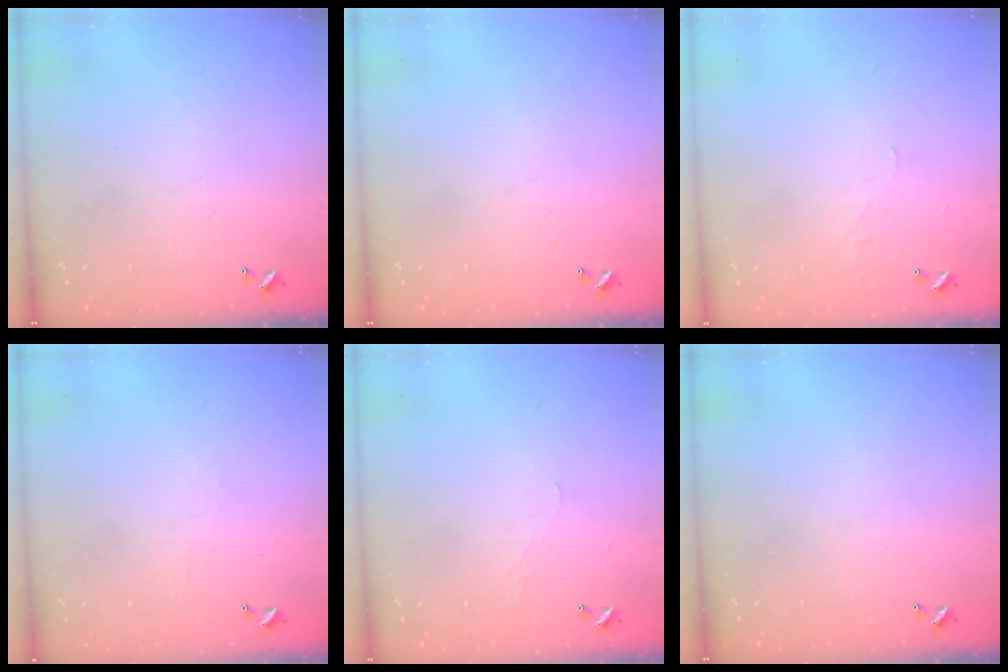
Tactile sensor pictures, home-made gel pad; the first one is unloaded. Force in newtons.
{"total": 0.0}
{"total": 2.0, "press": 2.0, "slide": 0.5}
{"total": 3.2, "press": 3.1, "slide": 0.3}
{"total": 2.0, "press": 2.0, "slide": 0.5}
{"total": 0.0}